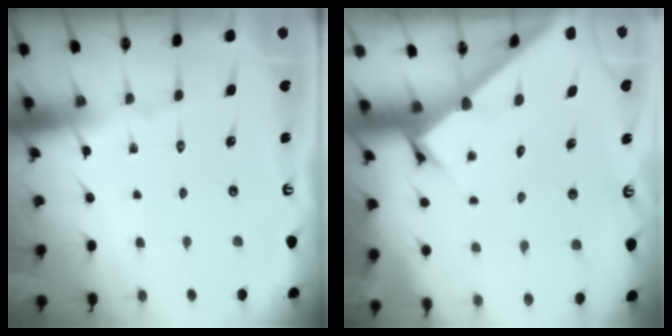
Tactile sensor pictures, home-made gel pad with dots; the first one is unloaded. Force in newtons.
{"total": 2.4, "press": 2.4, "slide": 0.2}